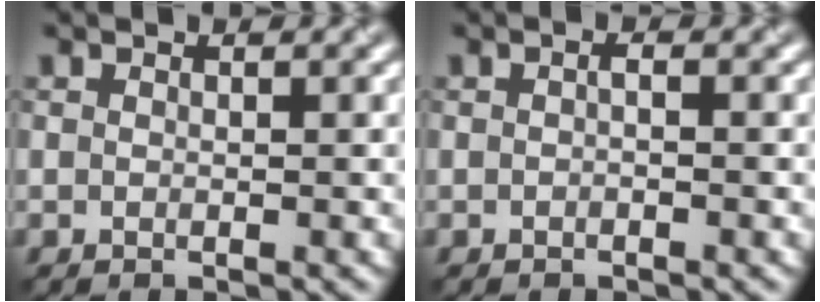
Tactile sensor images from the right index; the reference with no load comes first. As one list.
[{"total": 0.6, "force": [-0.2, 0.1, 0.6], "torque": [-0.012, 0.001, -0.004]}]